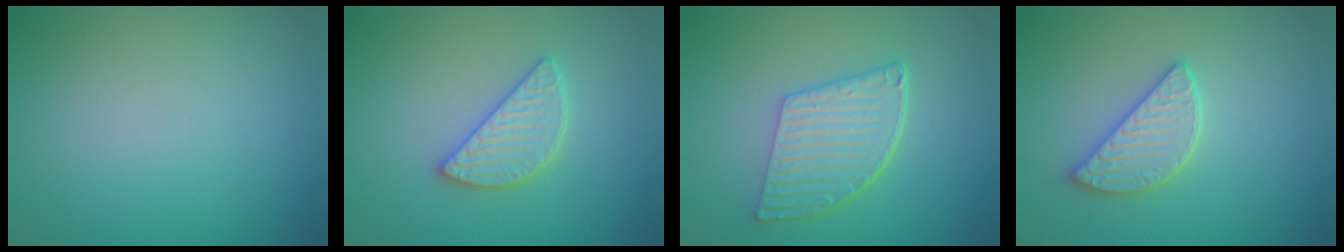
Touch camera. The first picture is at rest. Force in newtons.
{"total": 2.9, "press": 2.9, "slide": 0.3}
{"total": 5.5, "press": 4.1, "slide": 3.7}
{"total": 2.8, "press": 2.8, "slide": 0.5}